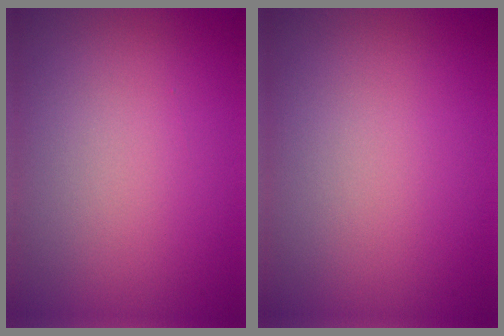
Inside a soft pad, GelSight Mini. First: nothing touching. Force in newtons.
{"total": 0.0}